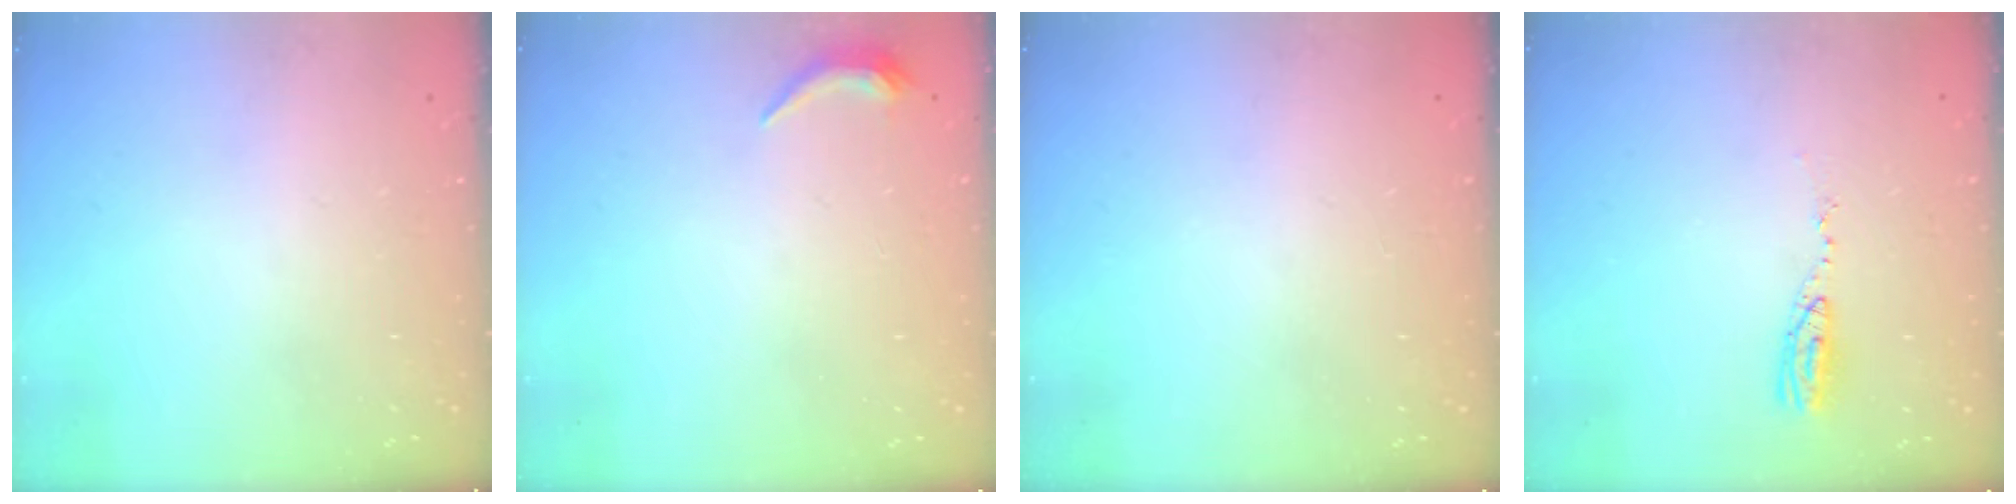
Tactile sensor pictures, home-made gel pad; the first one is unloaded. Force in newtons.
{"total": 4.6, "press": 4.5, "slide": 0.9}
{"total": 0.0}
{"total": 6.3, "press": 6.1, "slide": 1.6}